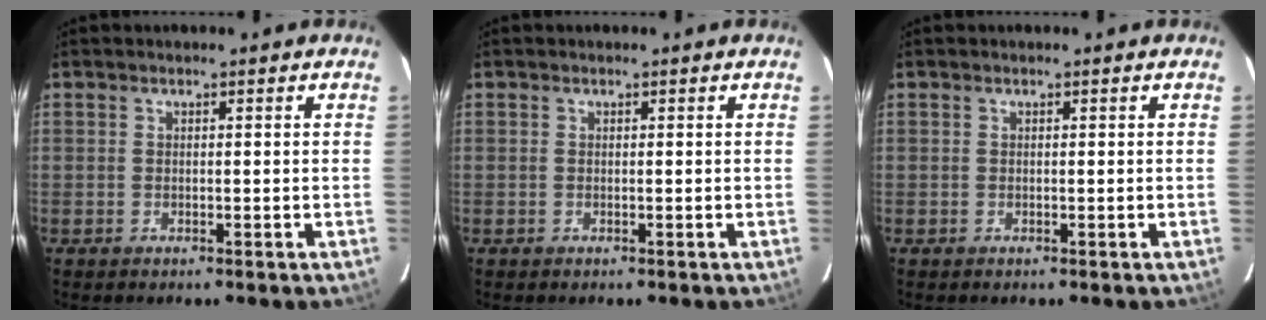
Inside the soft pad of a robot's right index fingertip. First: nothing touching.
{"total": 0.0}
{"total": 0.0}